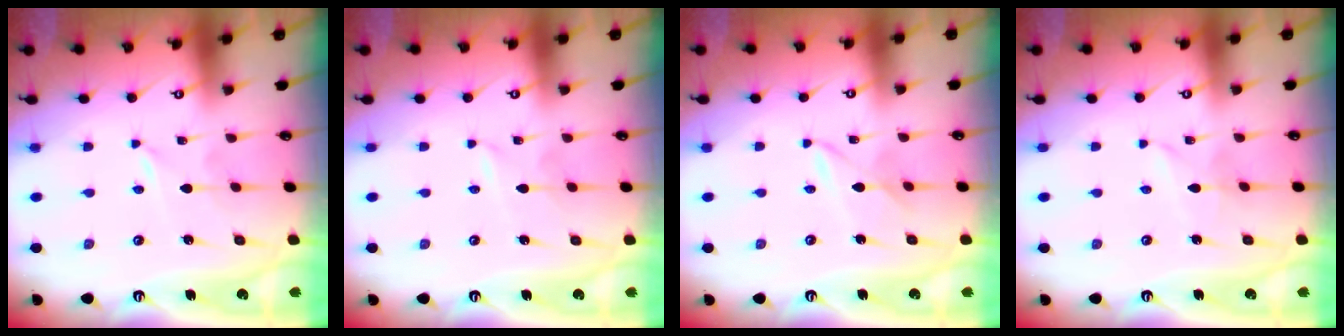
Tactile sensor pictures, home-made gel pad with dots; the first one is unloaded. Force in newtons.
{"total": 1.6, "press": 1.6, "slide": 0.2}
{"total": 2.7, "press": 2.7, "slide": 0.4}
{"total": 1.8, "press": 1.8, "slide": 0.2}